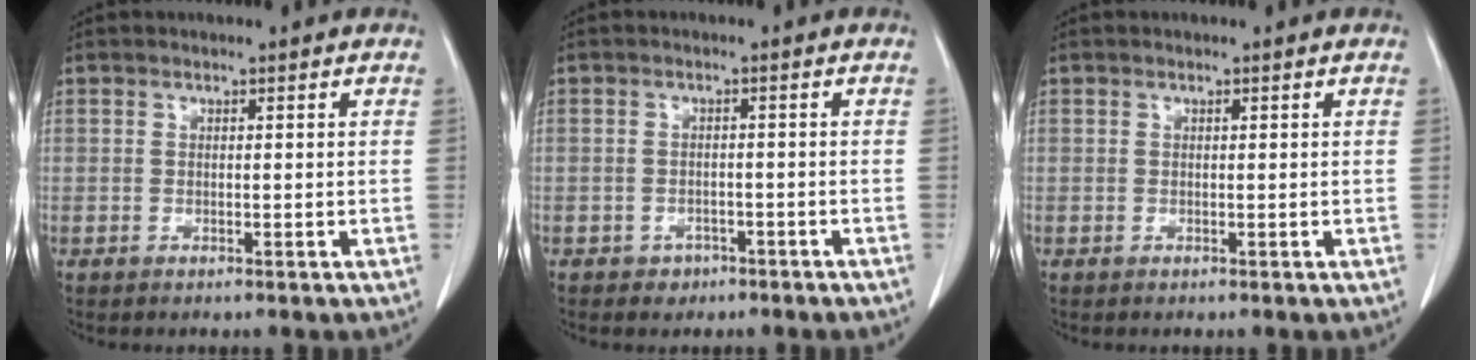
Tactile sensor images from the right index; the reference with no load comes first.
{"total": 2.0, "force": [-1.4, 1.5, 0.3], "torque": [-0.007, 0.007, -0.014]}
{"total": 0.0}